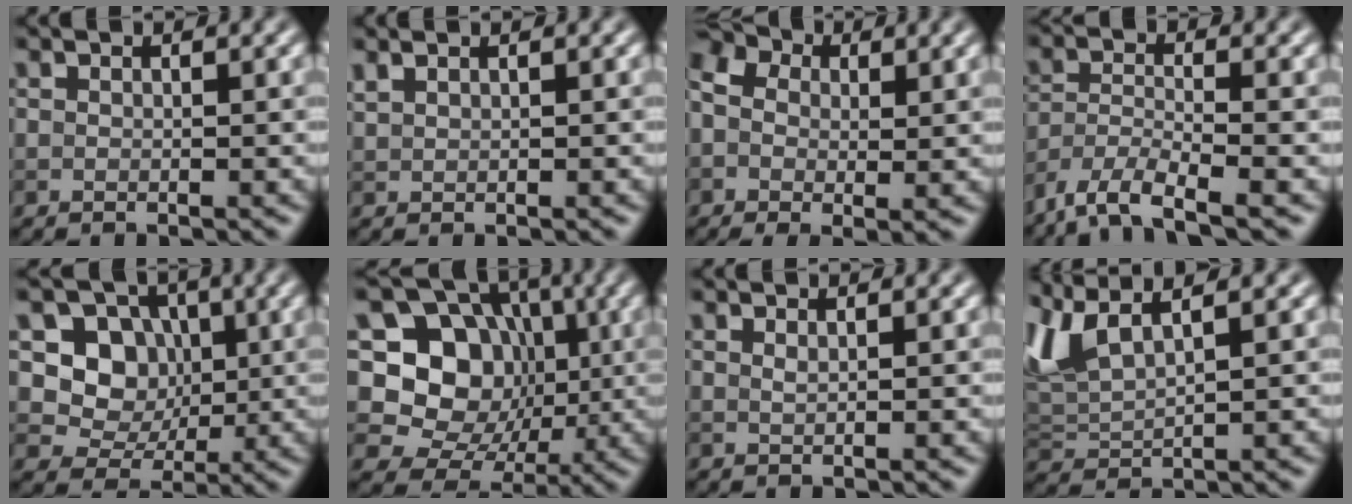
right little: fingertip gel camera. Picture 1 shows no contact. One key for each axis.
{"total": 0.7, "fx": 0.6, "fy": 0.1, "fz": 0.3, "tx": -0.014, "ty": 0.006, "tz": 0.019}
{"total": 6.2, "fx": 0.7, "fy": 4.2, "fz": 4.4, "tx": -0.099, "ty": 0.014, "tz": 0.010}
{"total": 5.8, "fx": -4.8, "fy": 1.2, "fz": 3.1, "tx": -0.061, "ty": -0.008, "tz": -0.097}
{"total": 5.5, "fx": 0.3, "fy": 4.7, "fz": 2.8, "tx": -0.037, "ty": -0.003, "tz": -0.009}
{"total": 12.0, "fx": 0.4, "fy": 10.4, "fz": 6.0, "tx": -0.104, "ty": 0.022, "tz": -0.018}
{"total": 0.0}
{"total": 4.6, "fx": 2.3, "fy": 1.5, "fz": 3.7, "tx": -0.098, "ty": 0.017, "tz": 0.050}